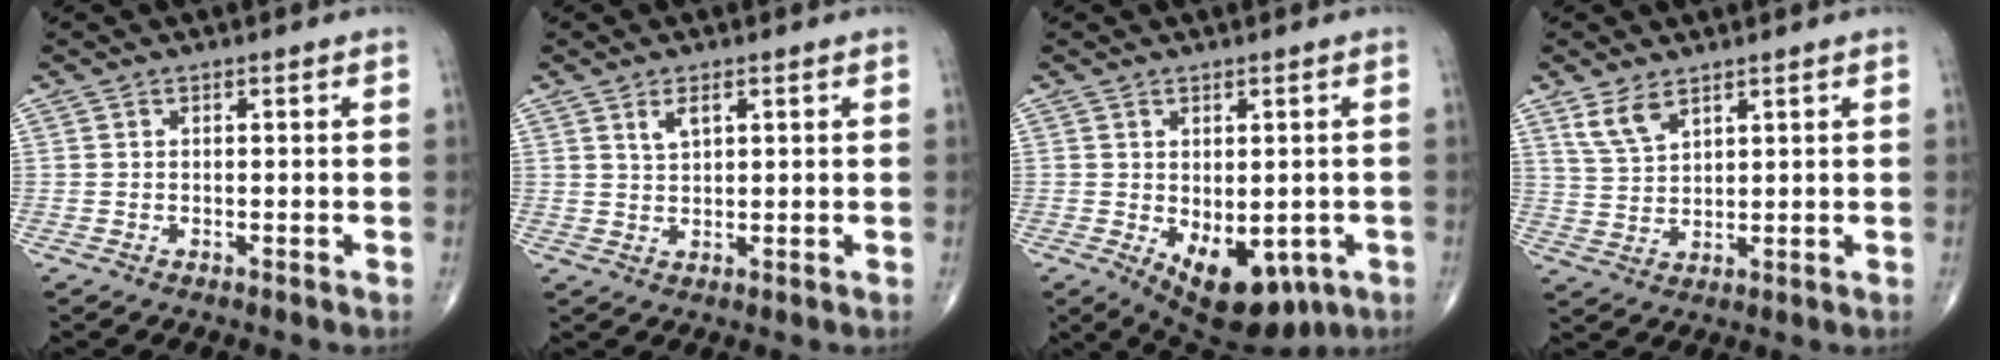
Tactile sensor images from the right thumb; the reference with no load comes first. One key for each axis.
{"total": 2.9, "fx": 1.5, "fy": 1.3, "fz": 2.1, "tx": -0.037, "ty": -0.005, "tz": 0.031}
{"total": 12.6, "fx": -4.3, "fy": 6.9, "fz": 9.6, "tx": -0.119, "ty": -0.006, "tz": -0.043}
{"total": 5.1, "fx": 3.4, "fy": 2.3, "fz": 3.0, "tx": -0.056, "ty": -0.015, "tz": 0.076}